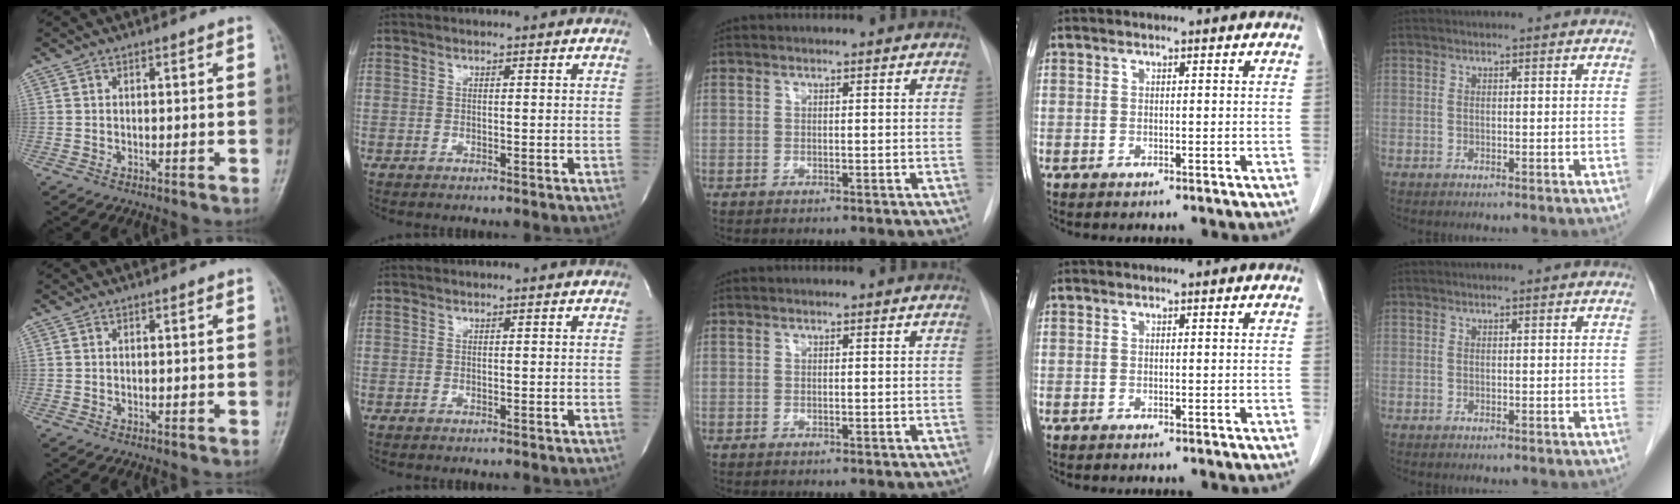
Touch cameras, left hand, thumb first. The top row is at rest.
{}